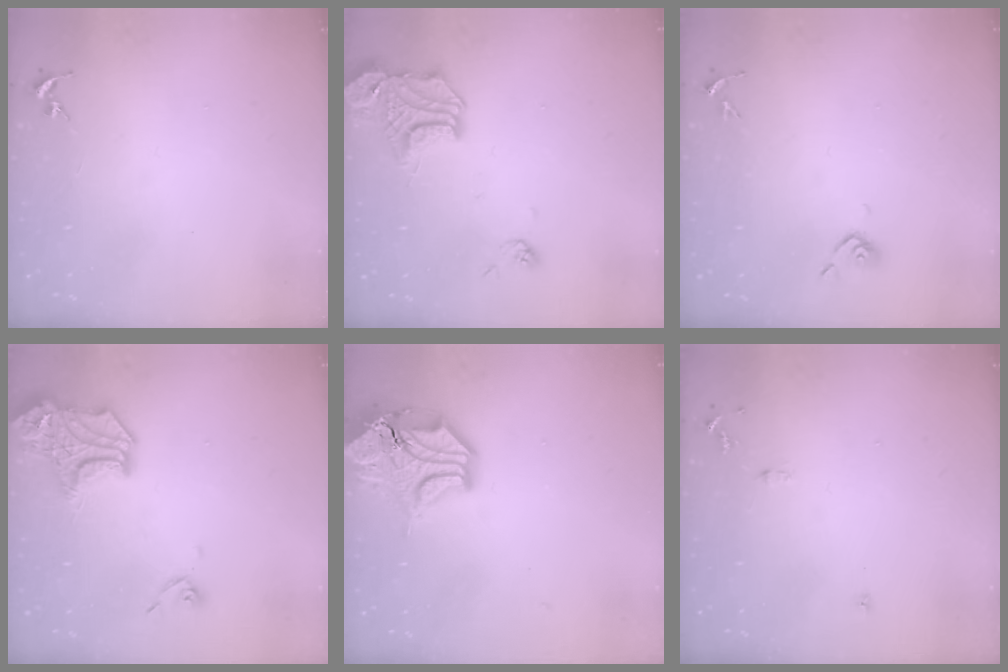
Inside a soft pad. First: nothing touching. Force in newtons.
{"total": 15.8, "press": 15.8, "slide": 1.5}
{"total": 3.8, "press": 3.7, "slide": 0.8}
{"total": 17.1, "press": 17.0, "slide": 1.5}
{"total": 16.7, "press": 16.5, "slide": 2.5}
{"total": 6.1, "press": 6.1, "slide": 0.7}